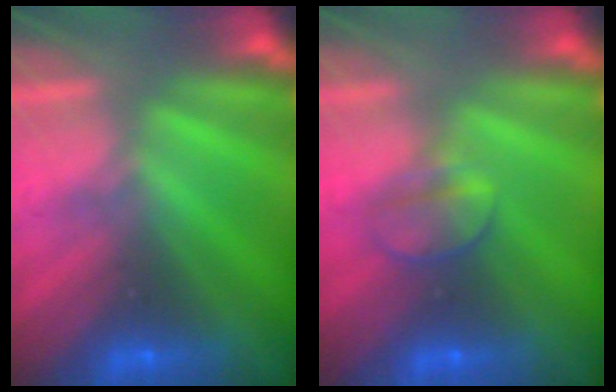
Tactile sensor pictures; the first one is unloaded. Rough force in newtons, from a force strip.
{"total": 2.3}